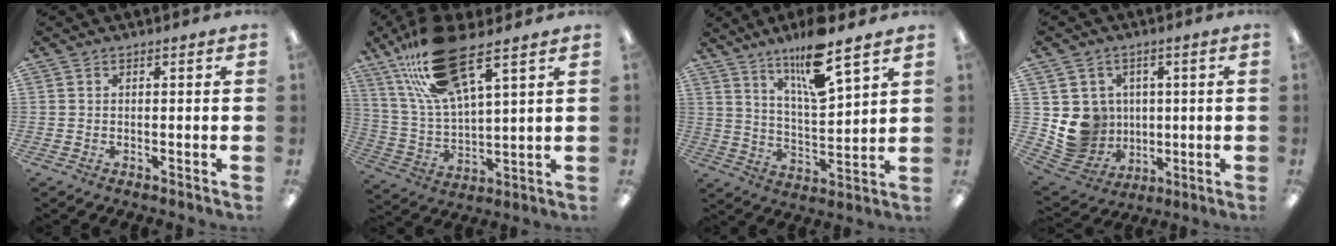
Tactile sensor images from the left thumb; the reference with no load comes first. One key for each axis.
{"total": 20.2, "fx": 13.1, "fy": 6.3, "fz": 14.0, "tx": -0.265, "ty": -0.042, "tz": 0.226}
{"total": 13.5, "fx": 9.9, "fy": 2.6, "fz": 8.8, "tx": -0.148, "ty": -0.057, "tz": 0.162}
{"total": 9.7, "fx": 0.9, "fy": 9.6, "fz": 1.5, "tx": -0.050, "ty": -0.009, "tz": 0.033}